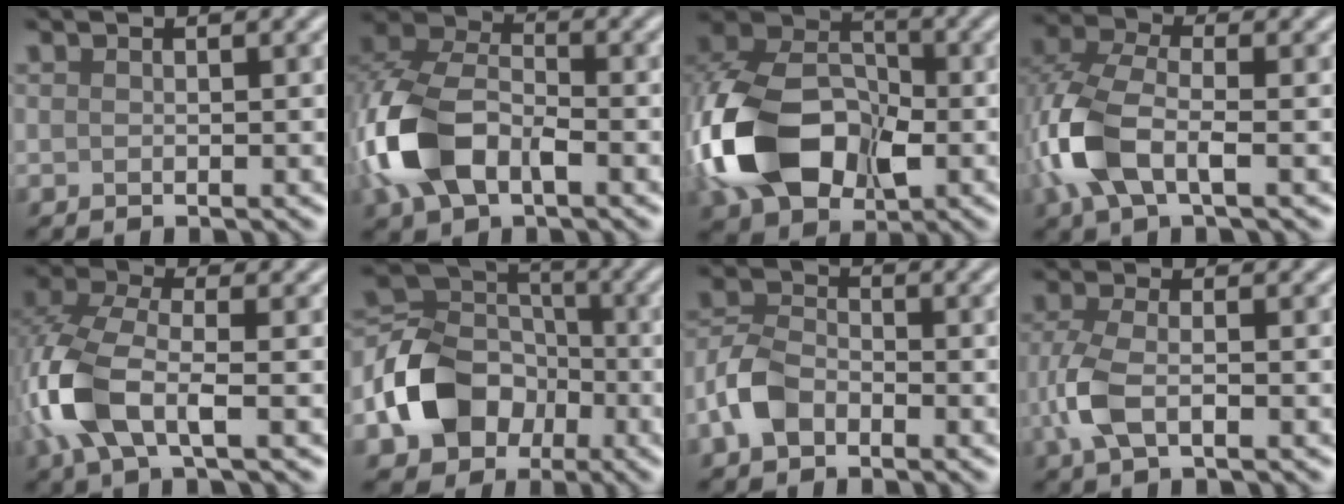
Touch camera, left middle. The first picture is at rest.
{"total": 8.9, "force": [-2.9, 5.4, 6.4], "torque": [-0.154, 0.008, -0.070]}
{"total": 12.9, "force": [-3.6, 8.8, 8.8], "torque": [-0.195, -0.010, -0.078]}
{"total": 6.5, "force": [-1.8, 3.3, 5.3], "torque": [-0.137, 0.006, -0.045]}
{"total": 7.1, "force": [-1.9, 3.4, 5.9], "torque": [-0.155, 0.006, -0.047]}
{"total": 9.2, "force": [-3.6, 7.2, 4.6], "torque": [-0.090, 0.002, -0.076]}
{"total": 4.4, "force": [-2.2, 2.9, 2.5], "torque": [-0.055, 0.009, -0.056]}
{"total": 3.8, "force": [-1.2, 1.7, 3.2], "torque": [-0.082, 0.001, -0.030]}